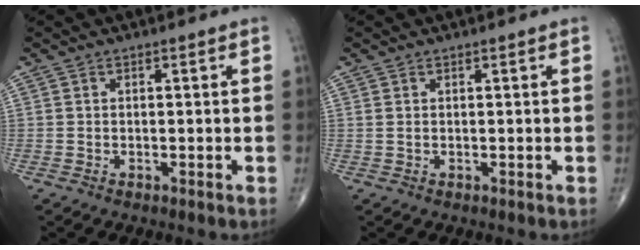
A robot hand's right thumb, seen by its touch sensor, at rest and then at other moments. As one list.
[{"total": 0.6, "force": [0.2, 0.1, 0.5], "torque": [-0.020, 0.005, 0.006]}]